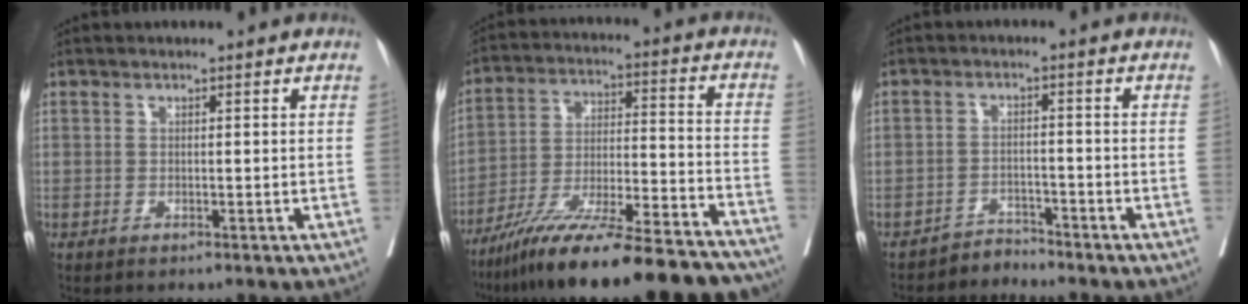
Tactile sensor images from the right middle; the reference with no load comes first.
{"total": 25.2, "force": [-21.2, 2.4, 13.3], "torque": [-0.176, -0.011, -0.333]}
{"total": 2.7, "force": [-2.5, 0.0, -1.0], "torque": [0.023, -0.007, -0.042]}